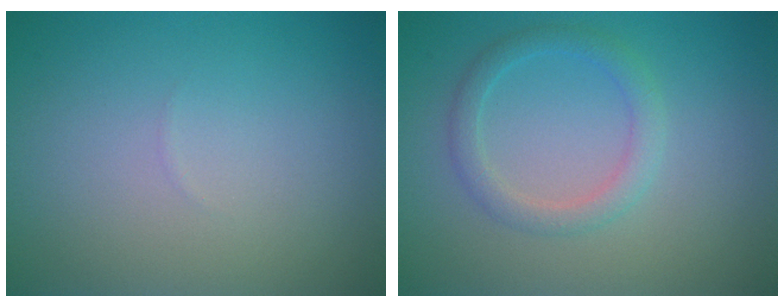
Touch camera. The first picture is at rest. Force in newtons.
{"total": 2.3, "press": 2.3, "slide": 0.1}